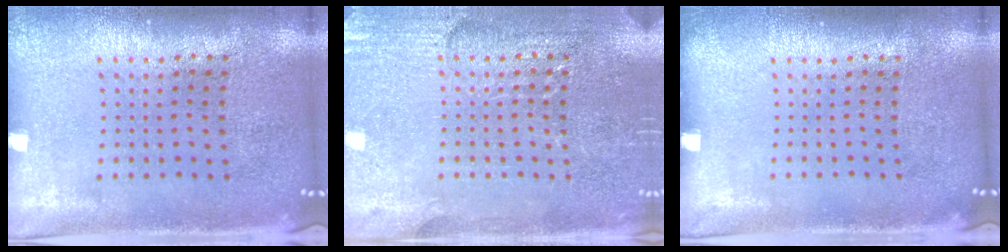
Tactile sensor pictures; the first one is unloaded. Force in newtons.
{"total": 2.9, "press": 2.9, "slide": 0.2}
{"total": 0.0}